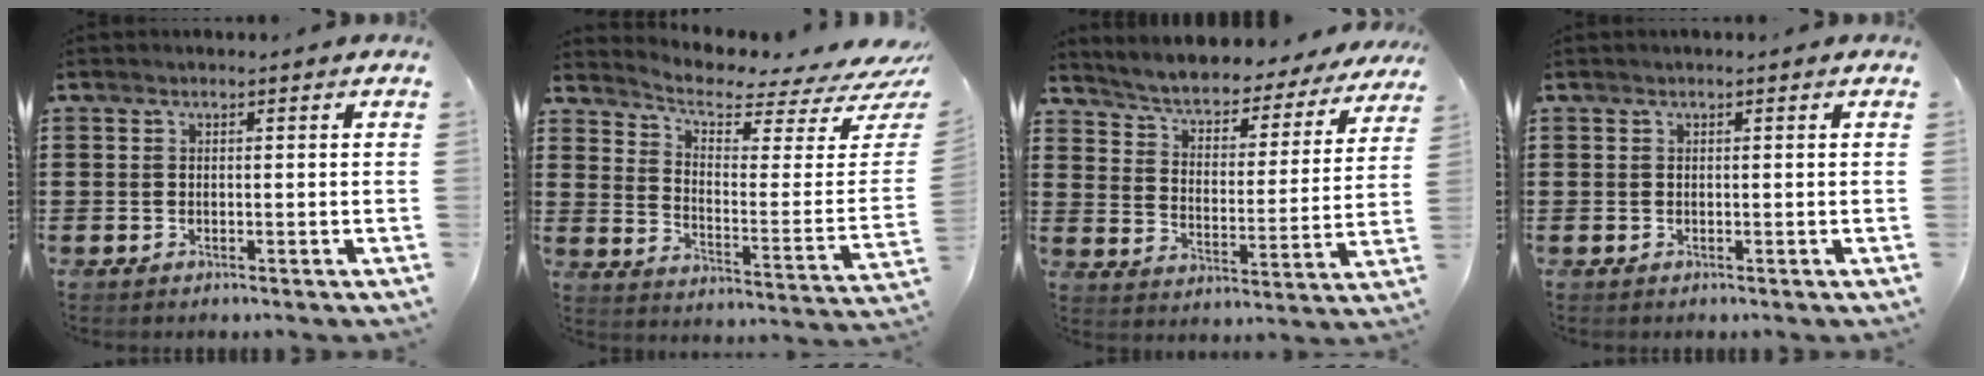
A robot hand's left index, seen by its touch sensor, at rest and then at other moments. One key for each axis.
{"total": 5.0, "fx": 4.3, "fy": 1.2, "fz": 2.3, "tx": -0.054, "ty": -0.048, "tz": 0.066}
{"total": 4.3, "fx": 4.1, "fy": 0.5, "fz": 1.0, "tx": -0.043, "ty": -0.038, "tz": 0.060}
{"total": 0.0}